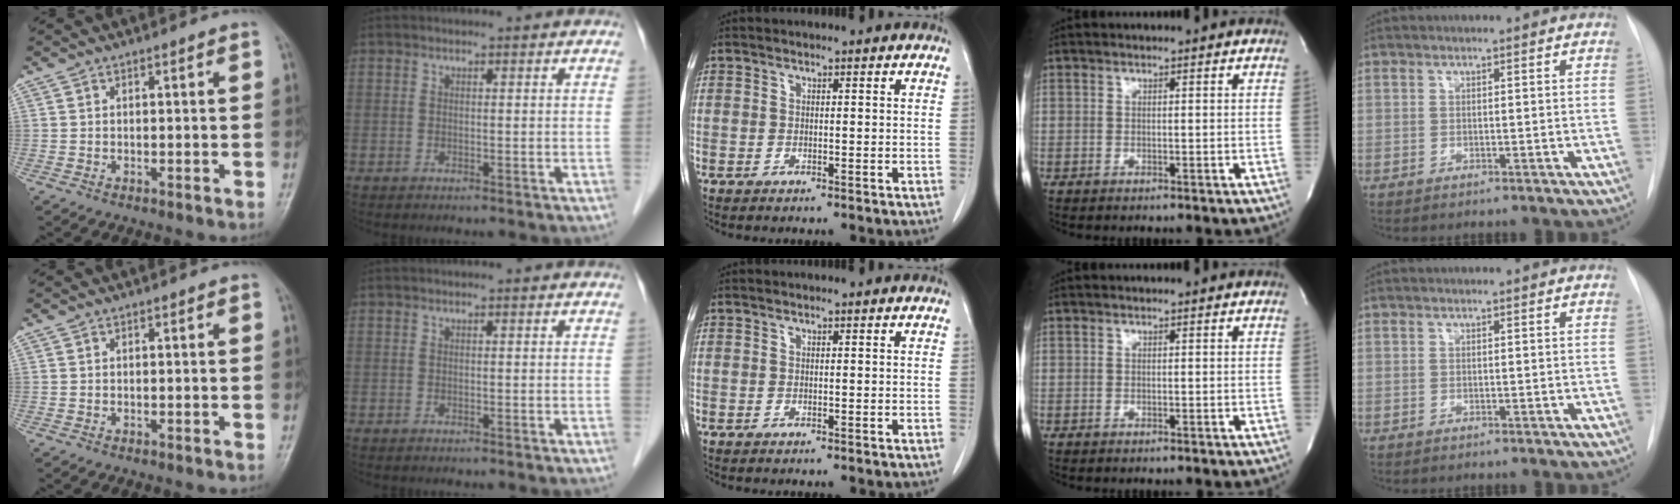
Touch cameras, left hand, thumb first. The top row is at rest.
{}